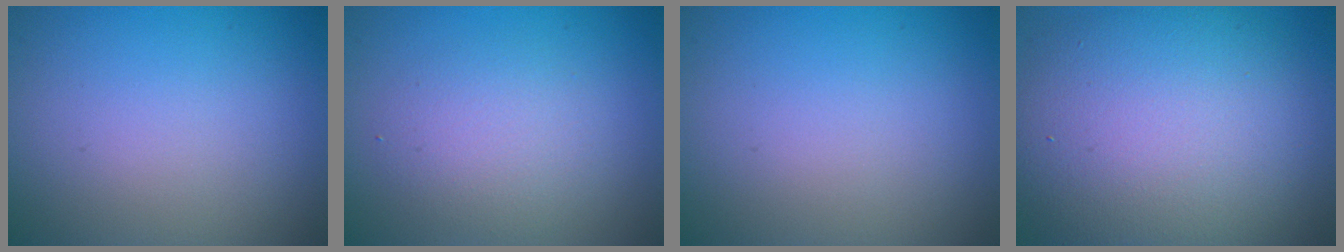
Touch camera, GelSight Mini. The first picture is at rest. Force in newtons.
{"total": 2.9, "press": 2.9, "slide": 0.3}
{"total": 0.0}
{"total": 10.3, "press": 10.3, "slide": 0.2}